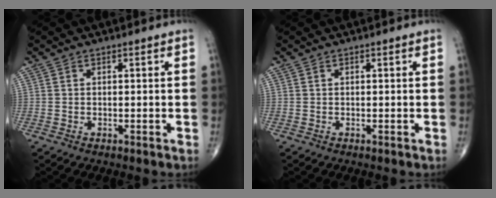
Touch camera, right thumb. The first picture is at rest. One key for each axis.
{"total": 0.0}